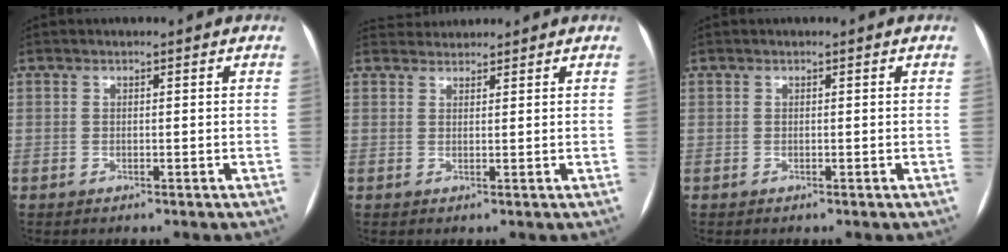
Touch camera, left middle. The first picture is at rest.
{"total": 2.5, "force": [2.5, 0.4, -0.4], "torque": [0.000, 0.023, 0.047]}
{"total": 0.0}